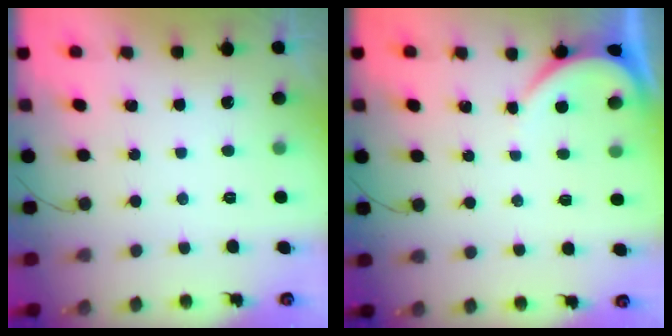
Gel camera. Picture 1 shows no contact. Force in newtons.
{"total": 2.6, "press": 2.6, "slide": 0.2}